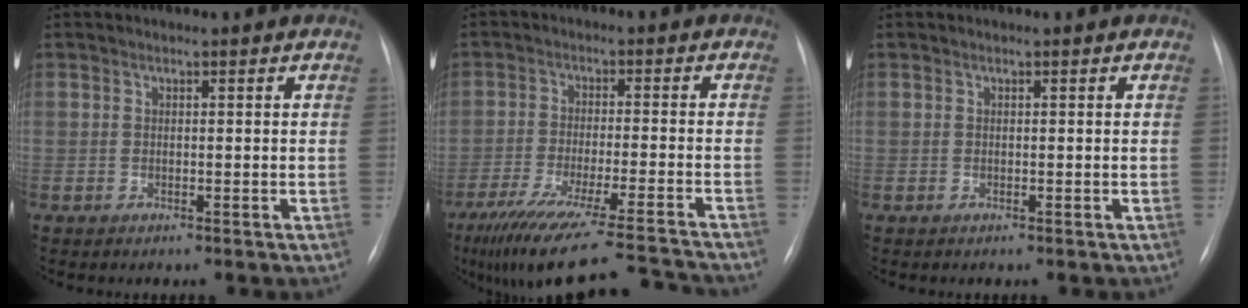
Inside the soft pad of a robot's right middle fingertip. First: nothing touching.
{"total": 20.9, "force": [-18.8, 0.1, 9.1], "torque": [-0.126, -0.039, -0.275]}
{"total": 0.0}